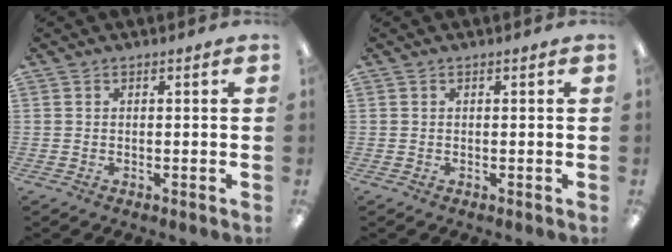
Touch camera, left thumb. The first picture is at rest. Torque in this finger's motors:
{"motor_torque": [0.00, 0.00, 0.00, 0.00, 0.00]}